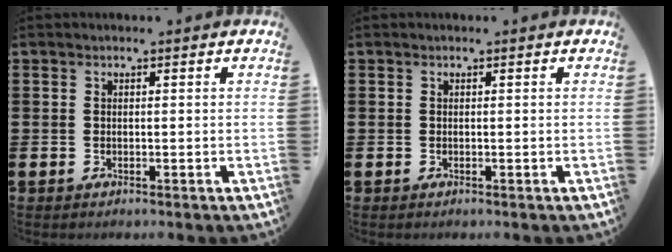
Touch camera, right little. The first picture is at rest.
{"total": 0.0}